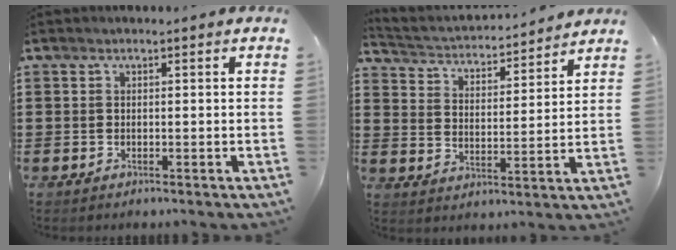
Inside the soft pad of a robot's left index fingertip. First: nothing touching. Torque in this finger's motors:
{"motor_torque": [0.49, 0.47, 0.02, 0.04]}